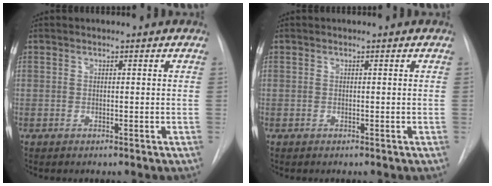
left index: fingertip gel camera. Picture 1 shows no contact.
{"total": 0.0}